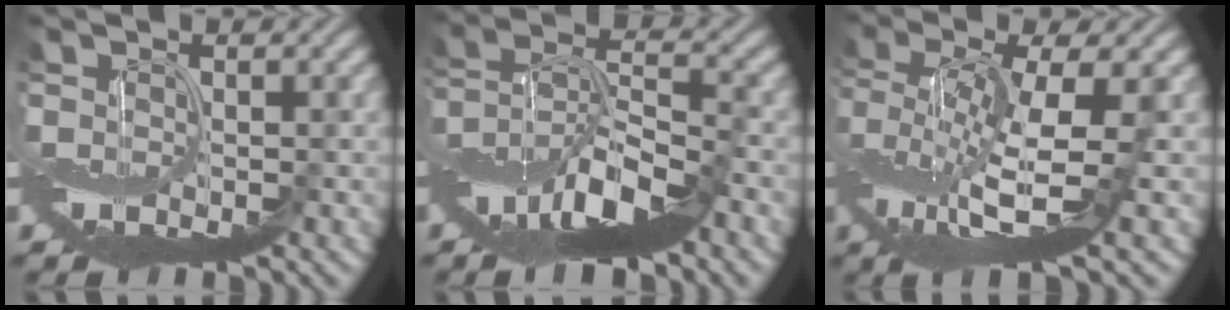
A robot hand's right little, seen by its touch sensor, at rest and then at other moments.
{"total": 9.1, "force": [-5.3, 3.0, 6.8], "torque": [-0.121, 0.008, -0.108]}
{"total": 7.6, "force": [0.0, 2.2, 7.3], "torque": [-0.155, -0.001, -0.012]}